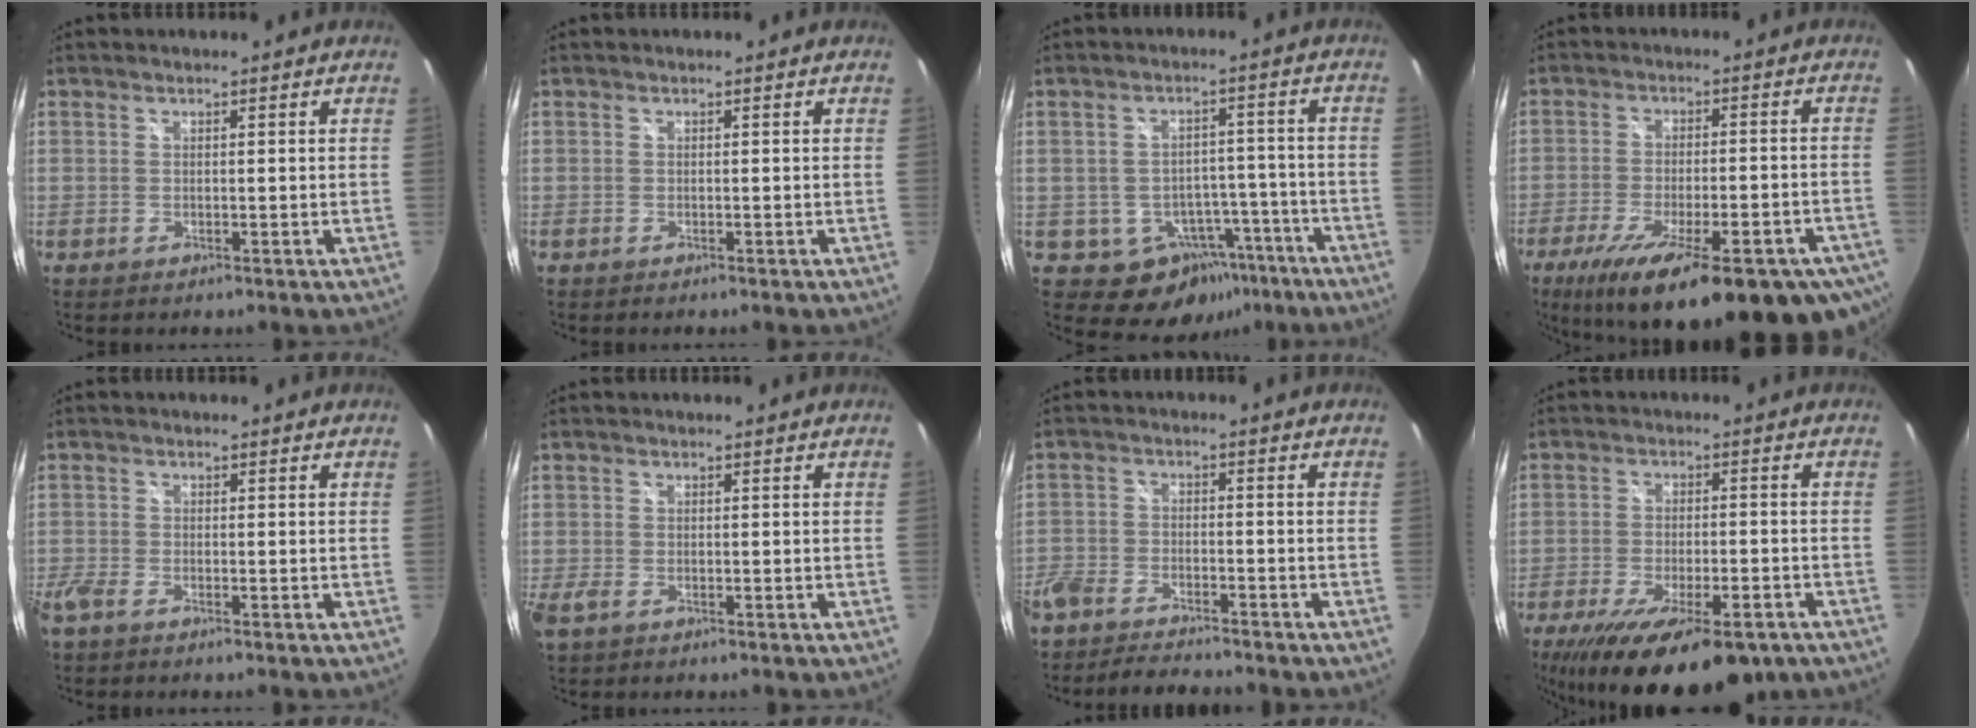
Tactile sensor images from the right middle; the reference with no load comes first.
{"total": 0.0}
{"total": 9.8, "force": [-5.5, 7.4, 3.1], "torque": [-0.050, 0.029, -0.045]}
{"total": 27.2, "force": [-17.1, 7.8, 19.7], "torque": [-0.337, -0.070, -0.234]}
{"total": 3.4, "force": [-2.5, 1.3, 1.9], "torque": [-0.055, -0.007, -0.054]}
{"total": 2.7, "force": [-1.5, 1.5, 1.7], "torque": [-0.037, -0.009, -0.028]}
{"total": 10.5, "force": [-9.0, 3.7, 4.0], "torque": [-0.118, -0.011, -0.158]}
{"total": 21.0, "force": [-14.0, 7.2, 13.9], "torque": [-0.263, -0.057, -0.205]}